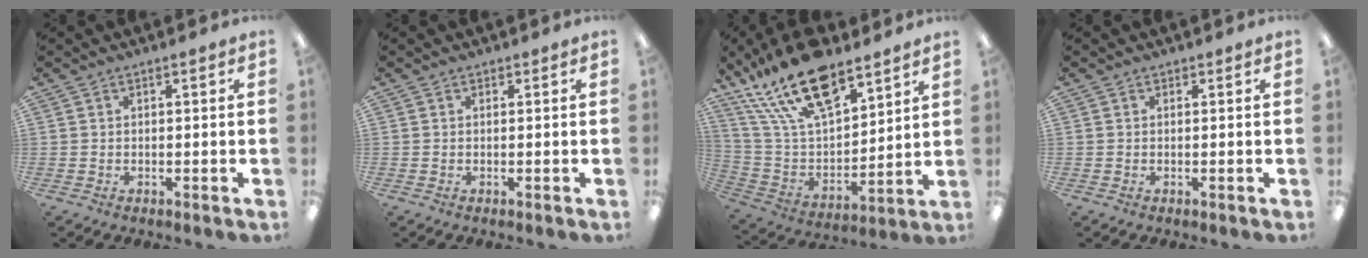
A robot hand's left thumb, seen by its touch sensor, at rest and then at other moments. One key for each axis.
{"total": 0.0}
{"total": 21.9, "fx": 14.9, "fy": 9.1, "fz": 13.2, "tx": -0.259, "ty": -0.080, "tz": 0.260}
{"total": 0.0}